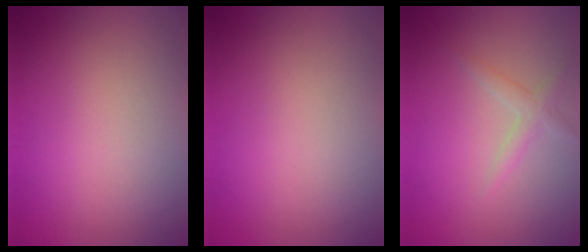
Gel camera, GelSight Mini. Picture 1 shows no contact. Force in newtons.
{"total": 0.0}
{"total": 1.5, "press": 1.5, "slide": 0.0}